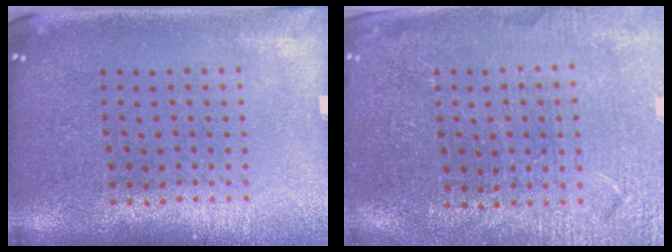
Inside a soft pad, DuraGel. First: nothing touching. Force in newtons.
{"total": 3.1, "press": 3.1, "slide": 0.5}